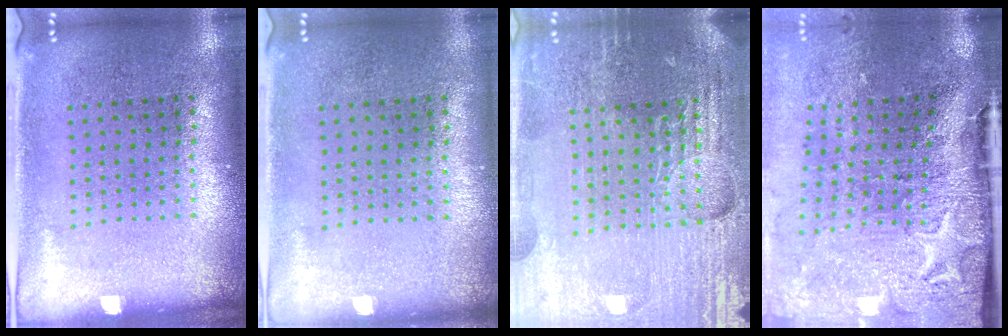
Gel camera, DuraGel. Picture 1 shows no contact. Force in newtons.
{"total": 0.0}
{"total": 4.9, "press": 4.6, "slide": 1.7}
{"total": 5.0, "press": 4.0, "slide": 3.0}